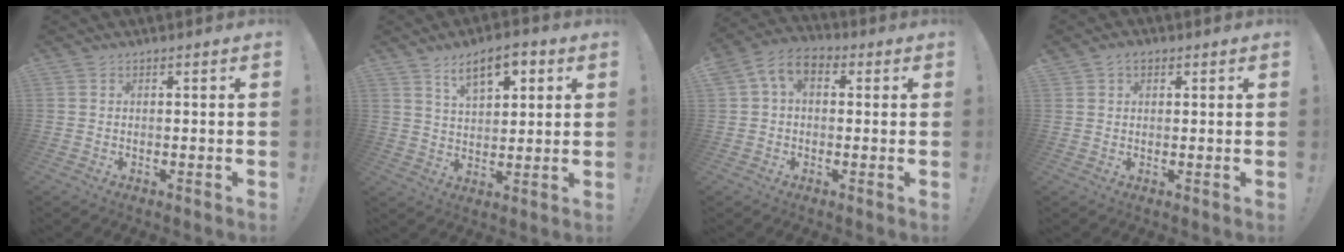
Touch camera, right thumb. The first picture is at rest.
{"total": 10.2, "force": [5.7, 4.8, 7.0], "torque": [-0.110, -0.014, 0.101]}
{"total": 7.5, "force": [1.5, 4.9, 5.5], "torque": [-0.103, 0.005, 0.035]}
{"total": 2.7, "force": [1.6, 1.9, 1.3], "torque": [-0.021, -0.002, 0.029]}